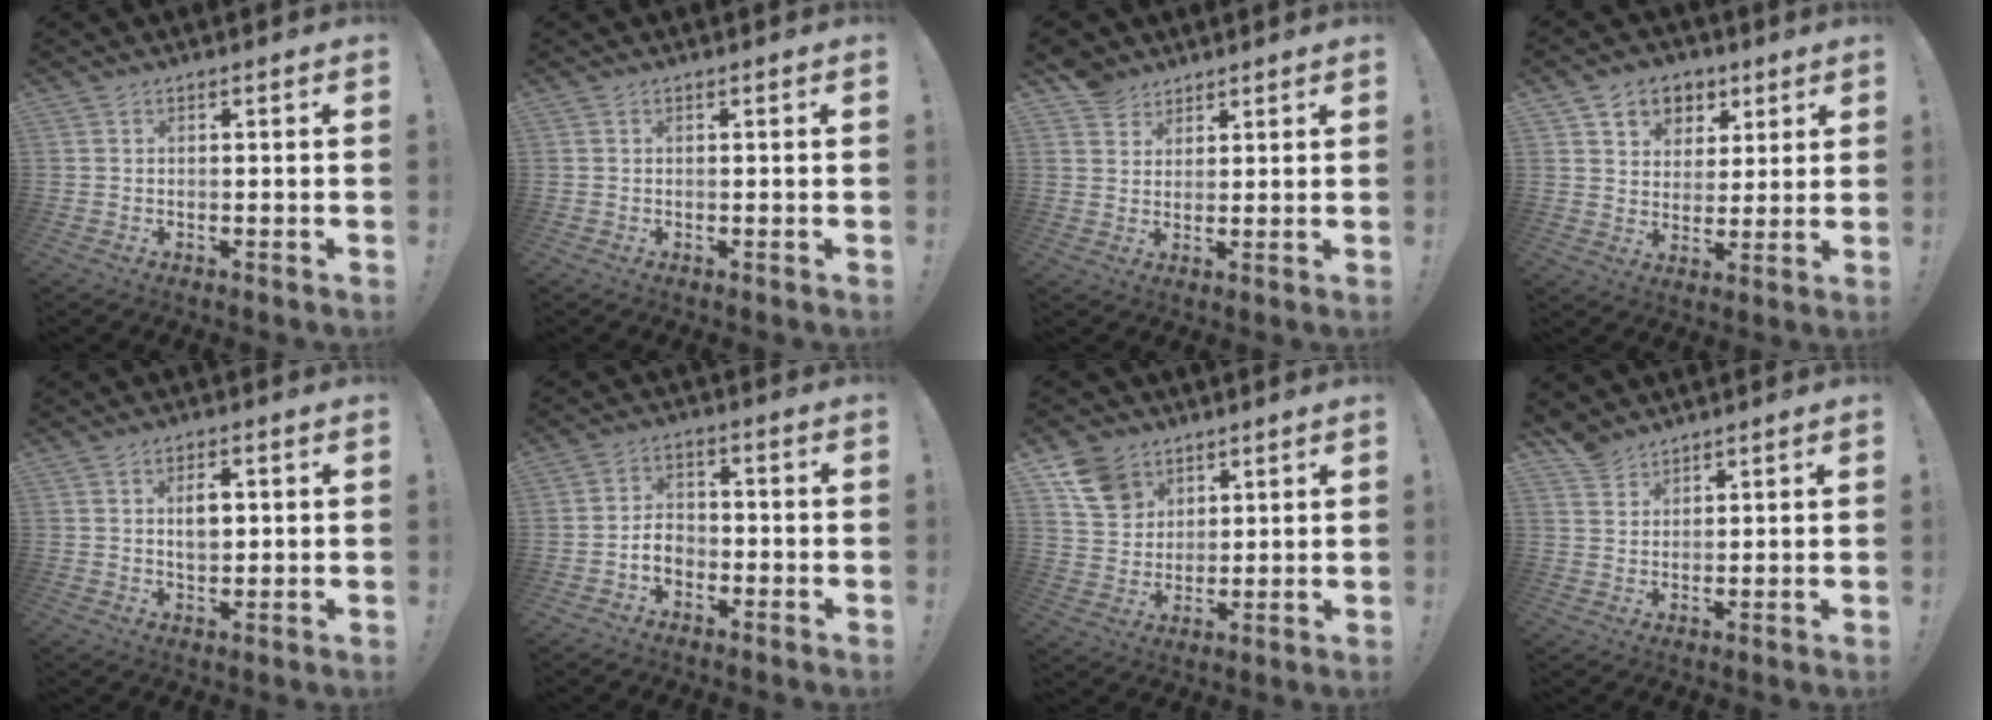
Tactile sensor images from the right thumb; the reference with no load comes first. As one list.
[{"total": 0.0}, {"total": 5.4, "force": [4.1, 3.5, 0.4], "torque": [-0.006, -0.024, 0.081]}, {"total": 8.3, "force": [3.8, 7.1, 1.9], "torque": [-0.018, -0.026, 0.076]}, {"total": 5.0, "force": [0.9, 3.2, 3.7], "torque": [-0.051, -0.001, 0.011]}, {"total": 5.5, "force": [-2.5, 4.1, 2.8], "torque": [-0.040, 0.010, -0.047]}, {"total": 10.9, "force": [6.4, 8.1, 3.4], "torque": [-0.052, -0.033, 0.129]}, {"total": 4.8, "force": [4.1, 2.4, 0.8], "torque": [-0.017, -0.024, 0.081]}]